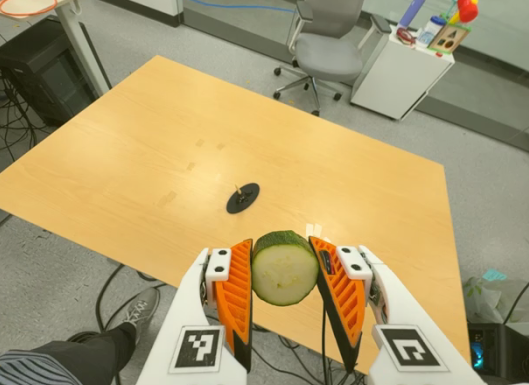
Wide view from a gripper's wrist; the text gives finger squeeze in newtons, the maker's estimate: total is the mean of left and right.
{"total": 9.5, "left": 8.4, "right": 10.6}